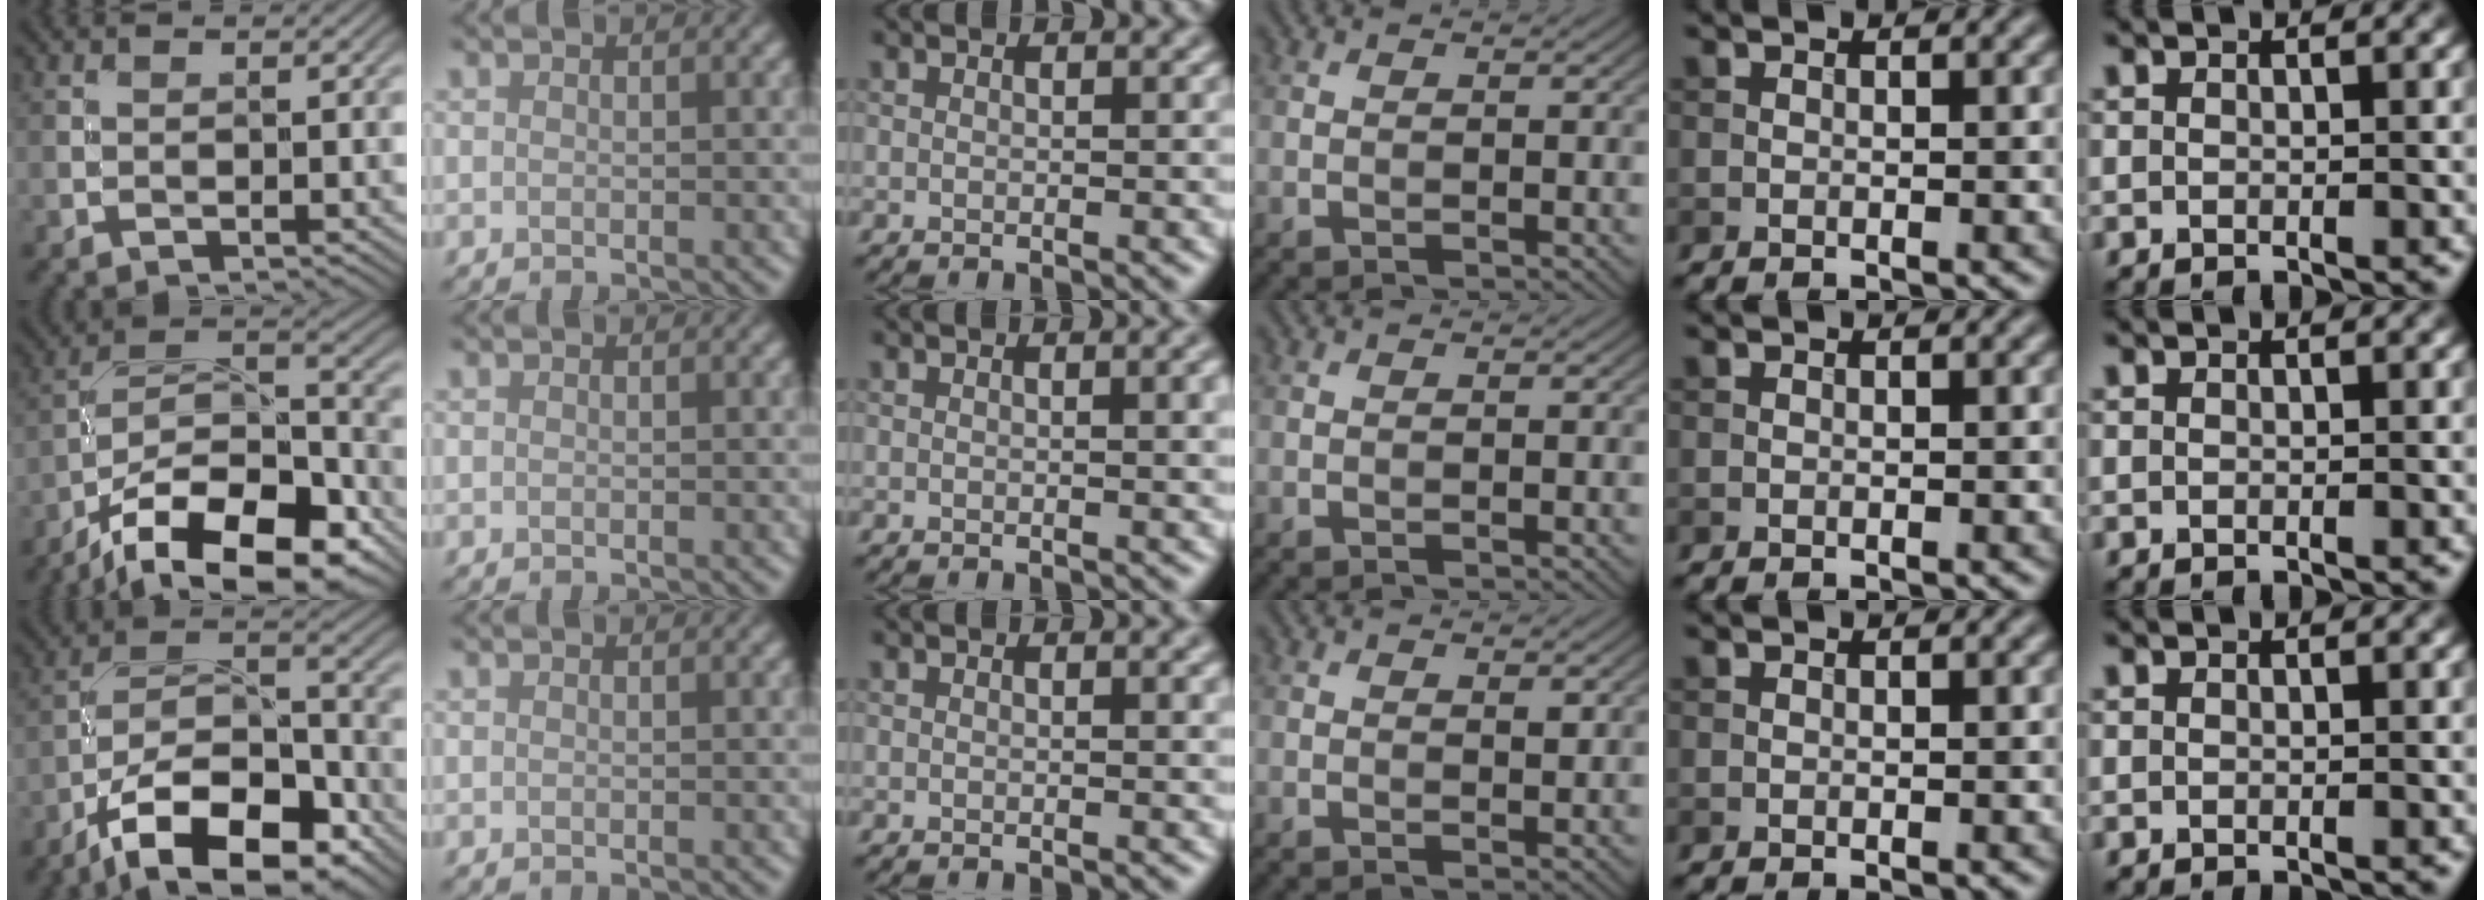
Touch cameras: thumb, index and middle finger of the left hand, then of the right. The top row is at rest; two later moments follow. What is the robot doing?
{"motion": "screw", "object": "medicine bottle"}